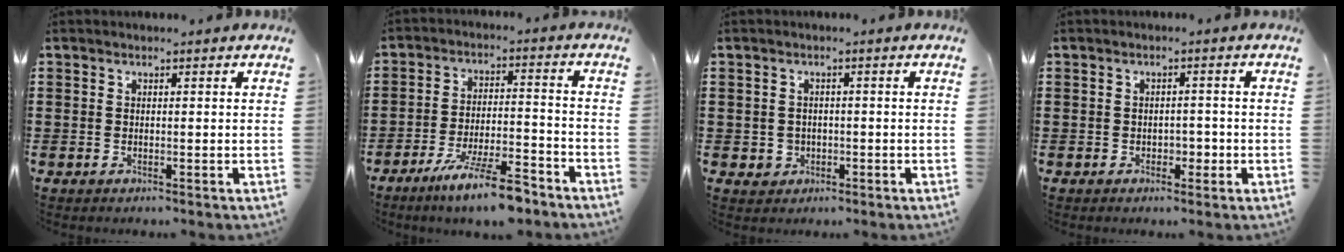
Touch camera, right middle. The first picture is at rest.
{"total": 9.4, "force": [-7.3, 1.1, 5.7], "torque": [-0.109, 0.004, -0.139]}
{"total": 1.9, "force": [-0.5, 1.8, 0.5], "torque": [-0.016, 0.005, -0.014]}
{"total": 1.6, "force": [-0.7, 1.2, 0.7], "torque": [-0.017, 0.003, -0.017]}